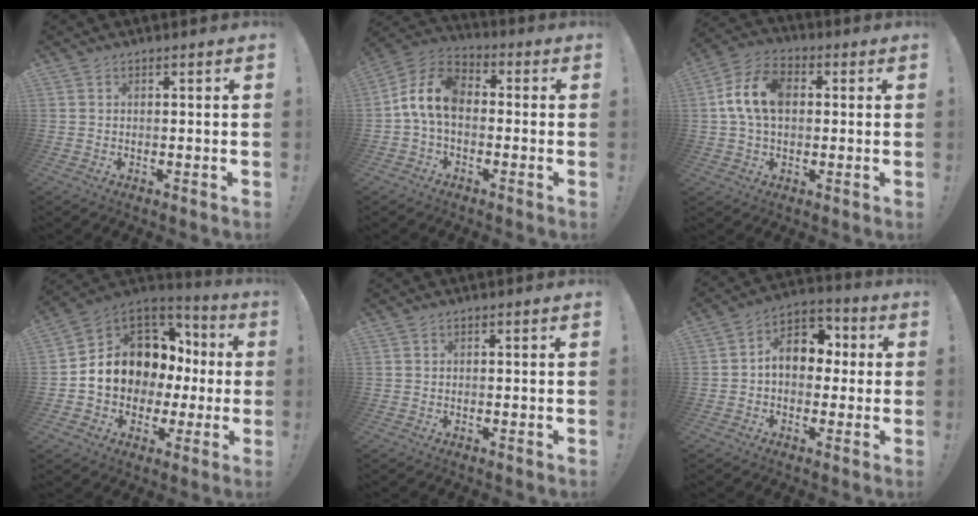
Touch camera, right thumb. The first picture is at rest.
{"total": 11.5, "force": [-0.5, 7.4, 8.9], "torque": [-0.180, 0.020, -0.004]}
{"total": 12.4, "force": [1.6, 8.4, 9.0], "torque": [-0.179, 0.018, 0.033]}
{"total": 13.3, "force": [1.4, 11.4, 6.6], "torque": [-0.092, -0.015, 0.044]}
{"total": 0.0}
{"total": 10.9, "force": [1.2, 8.1, 7.1], "torque": [-0.102, 0.016, 0.030]}